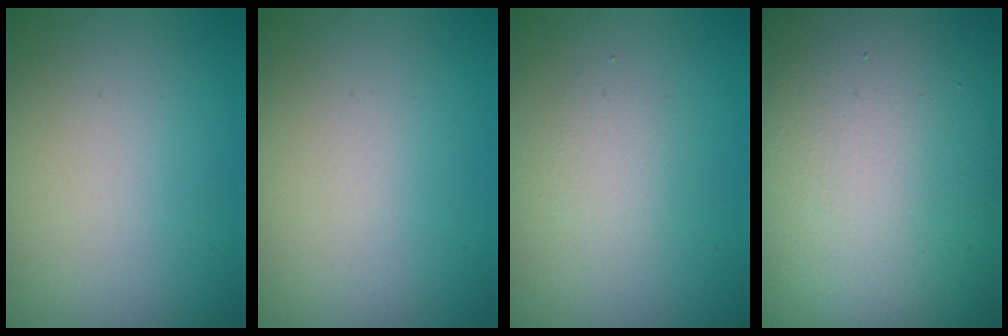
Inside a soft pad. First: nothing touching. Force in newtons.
{"total": 0.0}
{"total": 1.7, "press": 1.7, "slide": 0.2}
{"total": 25.7, "press": 25.6, "slide": 1.1}